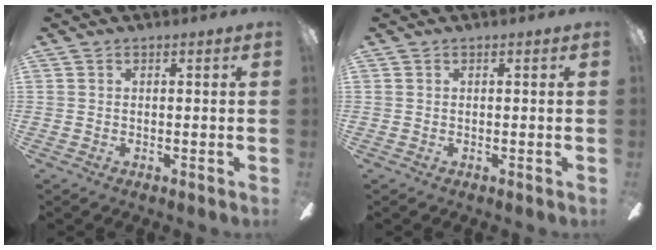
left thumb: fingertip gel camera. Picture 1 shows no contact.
{"total": 0.0}